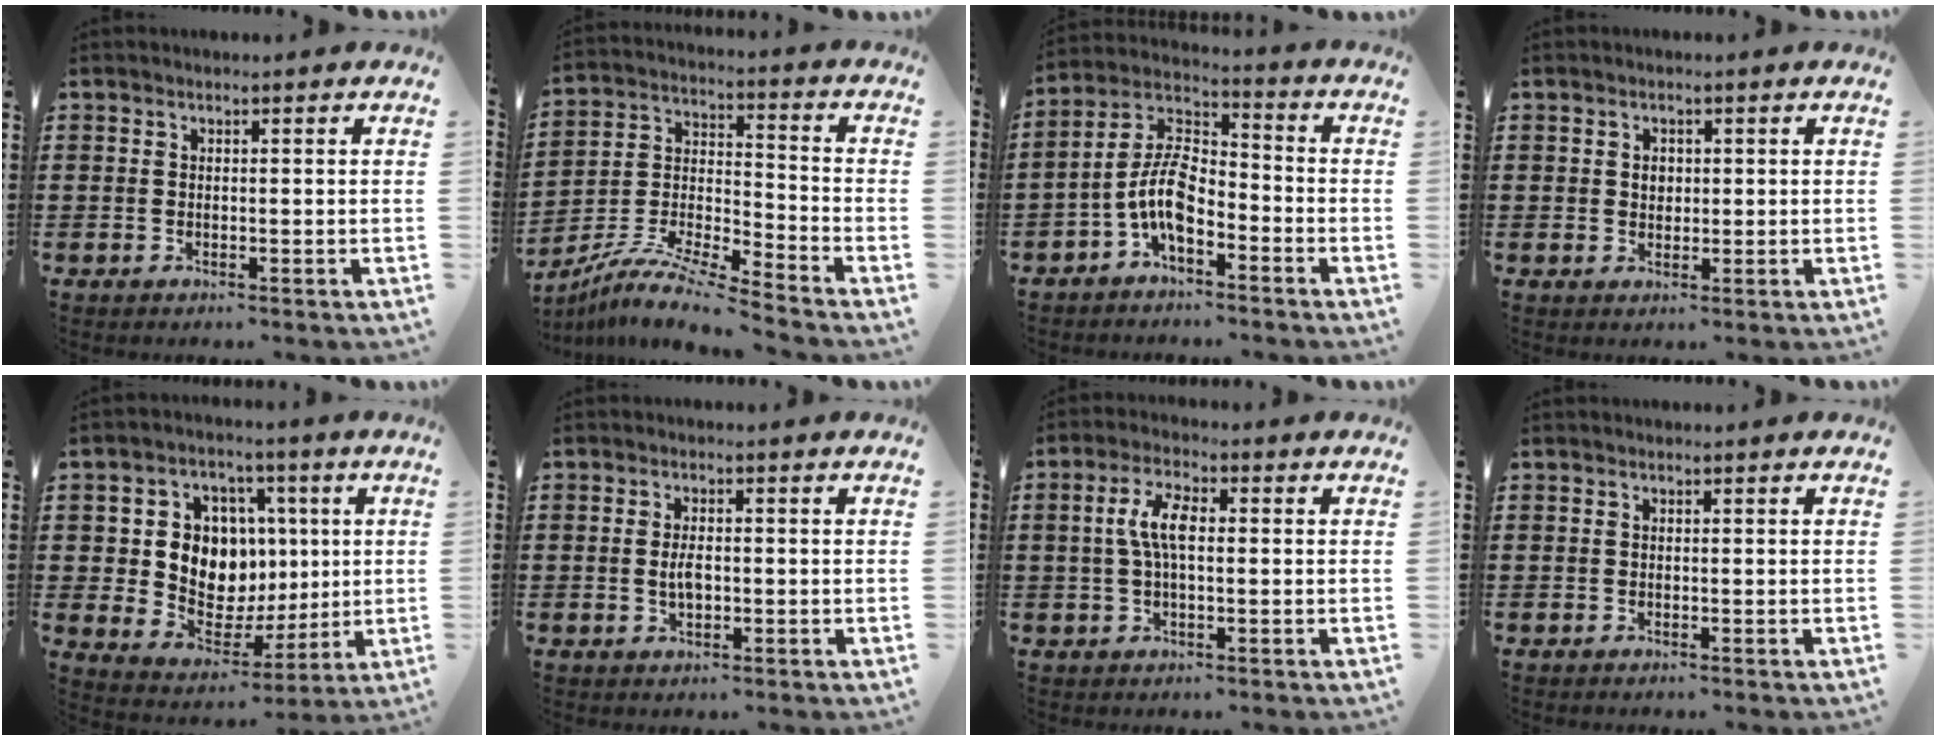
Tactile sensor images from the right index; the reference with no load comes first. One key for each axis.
{"total": 9.8, "fx": -8.6, "fy": 0.7, "fz": 4.8, "tx": -0.111, "ty": -0.005, "tz": -0.179}
{"total": 8.5, "fx": -3.7, "fy": 3.8, "fz": 6.7, "tx": -0.165, "ty": -0.006, "tz": -0.079}
{"total": 1.6, "fx": 0.3, "fy": 1.2, "fz": 0.9, "tx": -0.020, "ty": 0.008, "tz": 0.005}
{"total": 9.8, "fx": 2.1, "fy": 8.5, "fz": 4.2, "tx": -0.091, "ty": -0.001, "tz": 0.044}
{"total": 3.0, "fx": -0.2, "fy": 1.4, "fz": 2.7, "tx": -0.051, "ty": 0.003, "tz": -0.005}
{"total": 5.9, "fx": 0.3, "fy": 2.4, "fz": 5.4, "tx": -0.117, "ty": 0.005, "tz": -0.002}
{"total": 0.0}